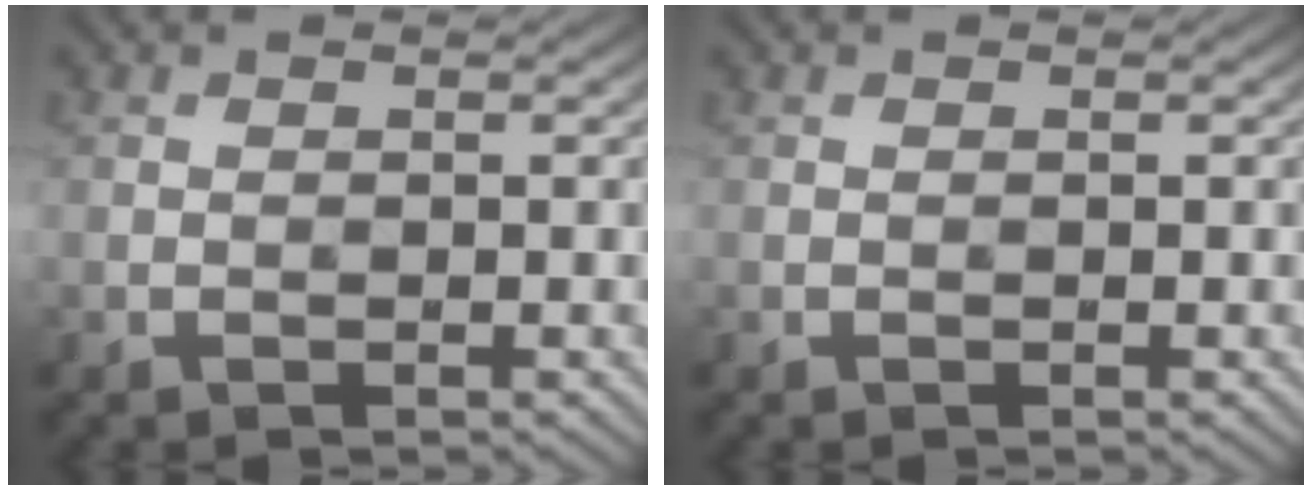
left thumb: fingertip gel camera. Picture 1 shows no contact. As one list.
[{"total": 0.0}]